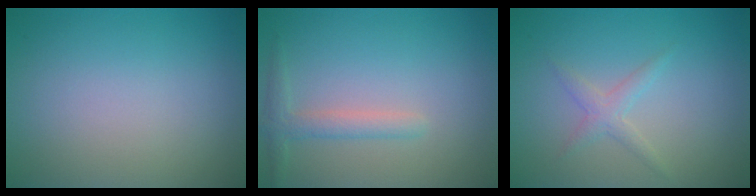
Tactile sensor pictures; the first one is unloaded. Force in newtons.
{"total": 1.9, "press": 1.9, "slide": 0.1}
{"total": 1.5, "press": 1.5, "slide": 0.1}